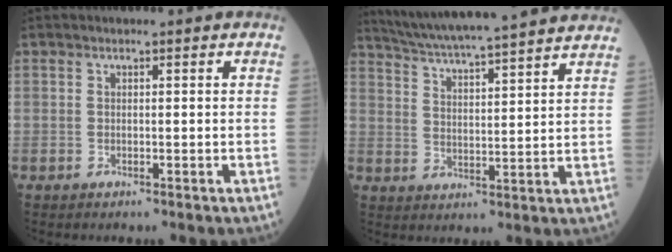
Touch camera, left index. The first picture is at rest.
{"total": 20.4, "force": [18.5, 0.1, 8.6], "torque": [-0.151, 0.004, 0.262]}